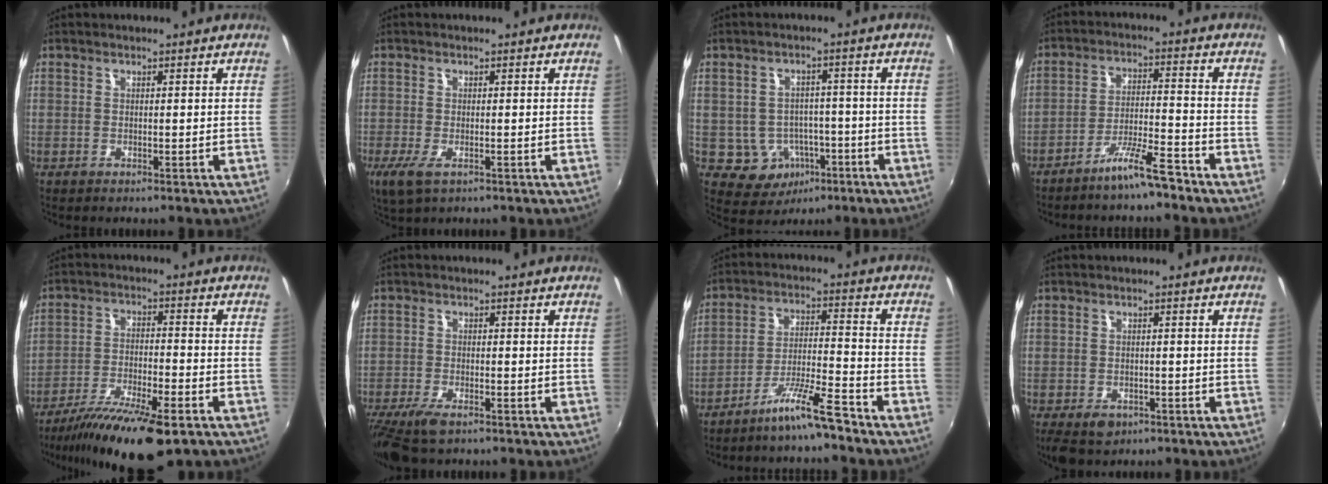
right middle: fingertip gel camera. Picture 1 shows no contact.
{"total": 4.3, "force": [-2.1, 1.8, 3.3], "torque": [-0.072, -0.018, -0.036]}
{"total": 7.5, "force": [-2.9, 6.5, 2.2], "torque": [-0.051, 0.014, -0.020]}
{"total": 6.8, "force": [-5.6, 0.3, 3.8], "torque": [-0.078, 0.005, -0.095]}
{"total": 16.0, "force": [-11.4, 3.4, 10.7], "torque": [-0.208, -0.037, -0.197]}
{"total": 7.4, "force": [-5.4, 2.3, 4.5], "torque": [-0.111, -0.027, -0.102]}
{"total": 7.7, "force": [-6.4, -0.3, 4.3], "torque": [-0.088, 0.008, -0.113]}
{"total": 5.7, "force": [-3.7, 3.4, 2.9], "torque": [-0.069, -0.018, -0.056]}